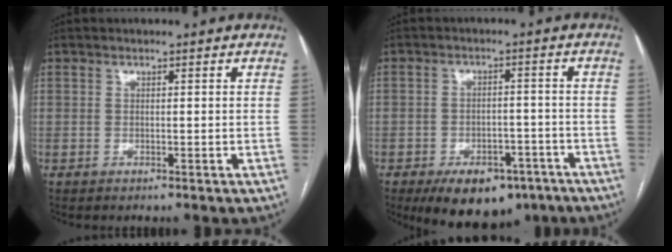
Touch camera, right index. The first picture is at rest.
{"total": 11.0, "force": [-7.4, 5.9, 5.5], "torque": [-0.069, 0.012, -0.104]}